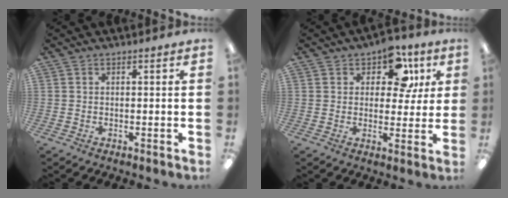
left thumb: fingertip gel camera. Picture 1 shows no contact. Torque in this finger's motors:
{"motor_torque": [1.11, 0.75, 0.85, -0.19, 0.00]}